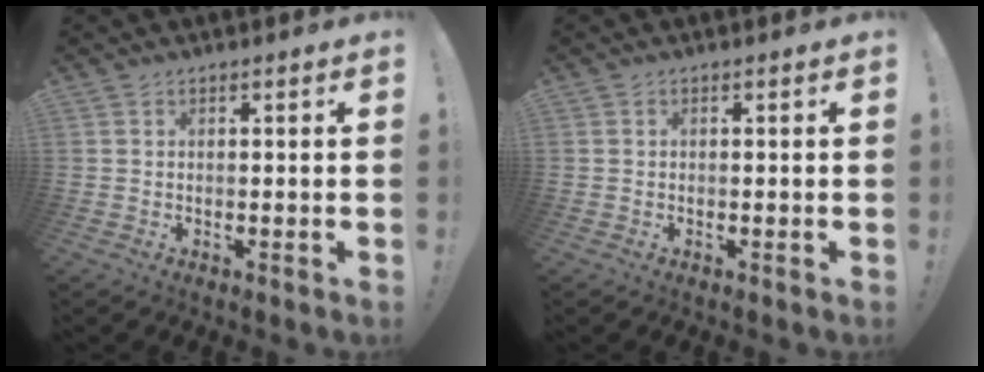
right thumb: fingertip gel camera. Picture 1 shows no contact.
{"total": 0.0}